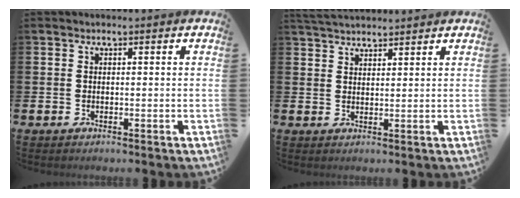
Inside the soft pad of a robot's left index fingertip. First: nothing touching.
{"total": 3.3, "force": [3.3, 0.4, 0.6], "torque": [-0.018, -0.011, 0.062]}